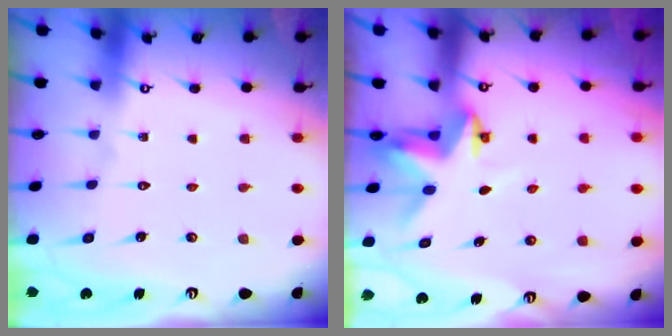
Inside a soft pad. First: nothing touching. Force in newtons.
{"total": 3.1, "press": 3.1, "slide": 0.2}